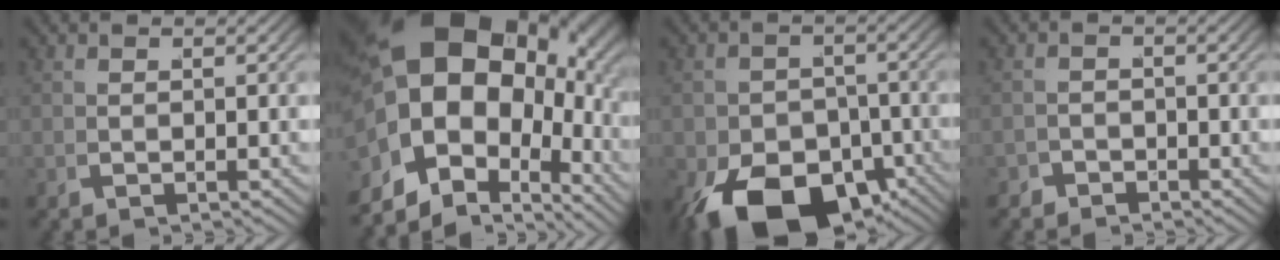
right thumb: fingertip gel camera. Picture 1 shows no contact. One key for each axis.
{"total": 22.4, "fx": 1.1, "fy": 15.4, "fz": 16.2, "tx": -0.293, "ty": -0.009, "tz": 0.005}
{"total": 13.5, "fx": -6.6, "fy": 8.2, "fz": 8.4, "tx": -0.143, "ty": -0.061, "tz": -0.075}
{"total": 2.0, "fx": -1.8, "fy": 0.7, "fz": -0.3, "tx": 0.020, "ty": -0.003, "tz": -0.034}